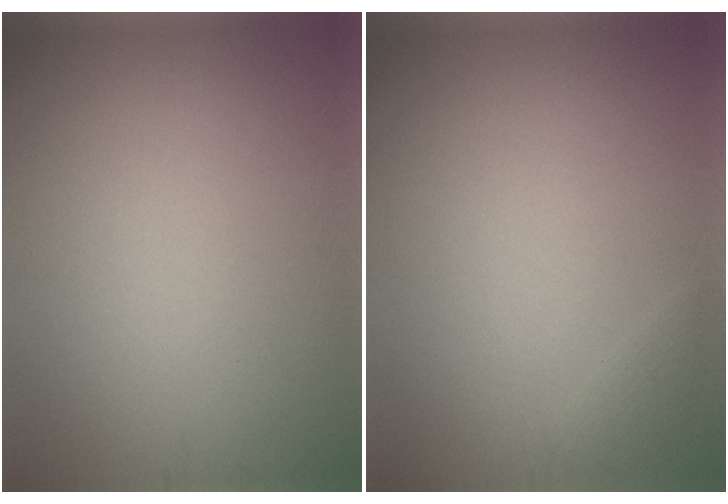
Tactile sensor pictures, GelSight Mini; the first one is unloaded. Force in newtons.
{"total": 0.7, "press": 0.7, "slide": 0.0}